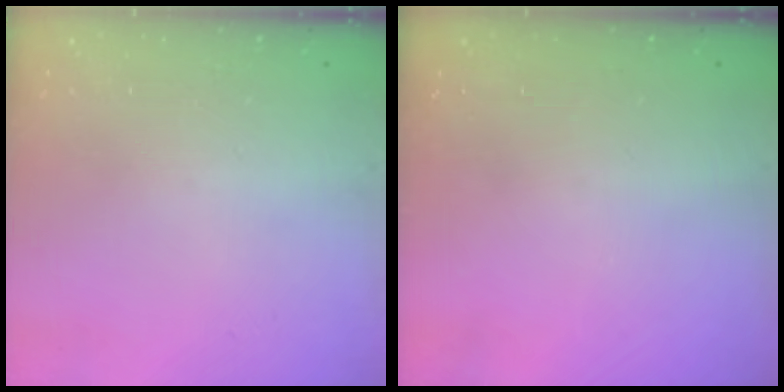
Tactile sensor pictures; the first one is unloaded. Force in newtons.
{"total": 0.0}